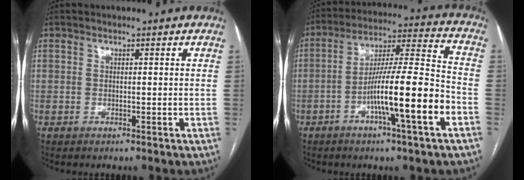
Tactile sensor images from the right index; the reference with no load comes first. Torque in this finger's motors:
{"motor_torque": [1.64, -0.50, 1.05, 0.21]}